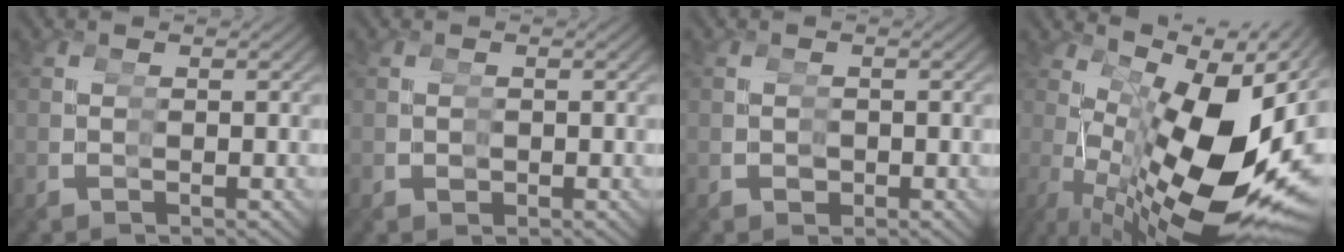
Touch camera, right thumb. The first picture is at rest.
{"total": 1.6, "force": [0.0, 1.5, 0.6], "torque": [-0.012, -0.014, 0.008]}
{"total": 2.1, "force": [-0.3, 1.9, 0.9], "torque": [-0.014, -0.016, 0.005]}
{"total": 18.6, "force": [-0.1, 9.9, 15.7], "torque": [-0.265, -0.033, 0.028]}